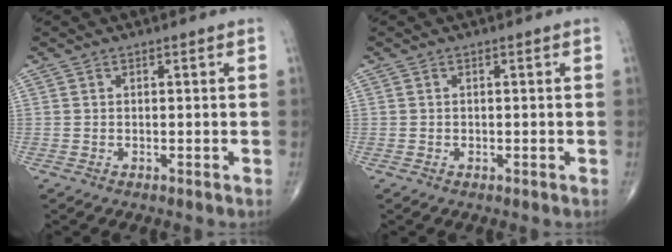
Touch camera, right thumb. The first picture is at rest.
{"total": 0.0}